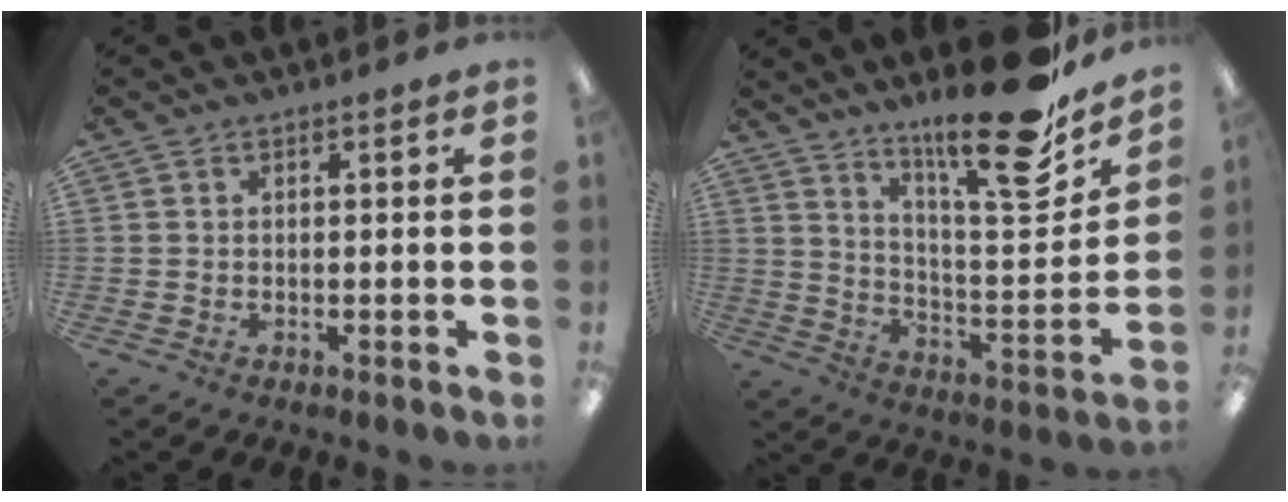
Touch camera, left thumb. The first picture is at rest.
{"total": 21.0, "force": [16.6, 3.9, 12.3], "torque": [-0.188, -0.120, 0.265]}